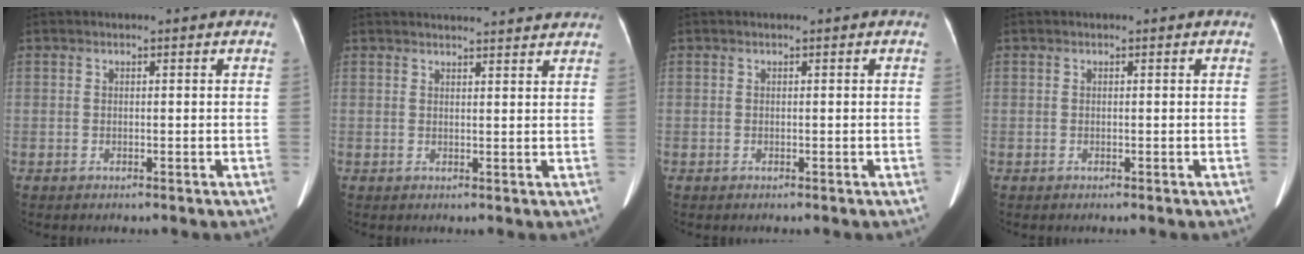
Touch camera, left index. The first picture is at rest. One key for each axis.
{"total": 12.2, "fx": 11.6, "fy": 1.1, "fz": 3.4, "tx": -0.034, "ty": 0.021, "tz": 0.130}
{"total": 0.0}
{"total": 0.0}